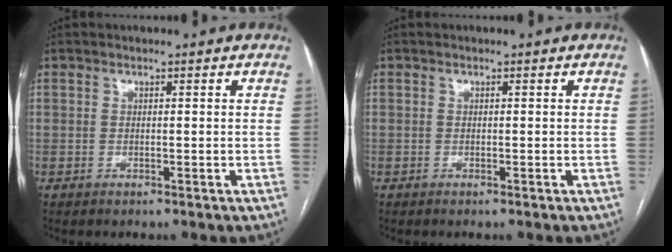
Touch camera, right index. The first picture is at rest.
{"total": 0.0}